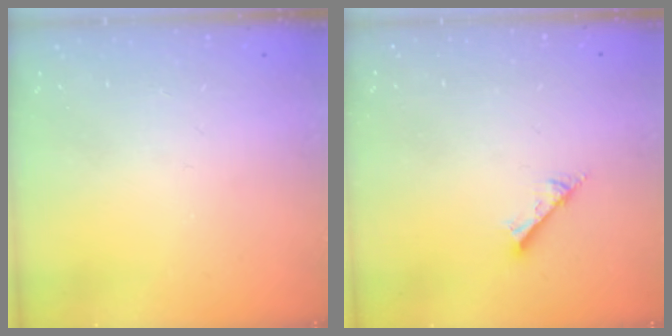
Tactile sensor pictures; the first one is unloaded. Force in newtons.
{"total": 5.0, "press": 5.0, "slide": 0.7}